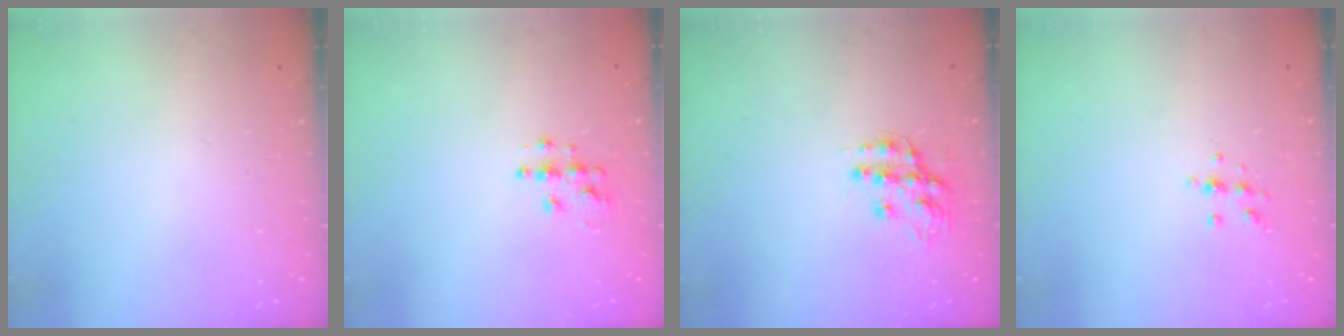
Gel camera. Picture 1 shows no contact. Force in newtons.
{"total": 6.2, "press": 6.2, "slide": 0.2}
{"total": 12.8, "press": 12.8, "slide": 0.9}
{"total": 6.2, "press": 6.2, "slide": 0.8}